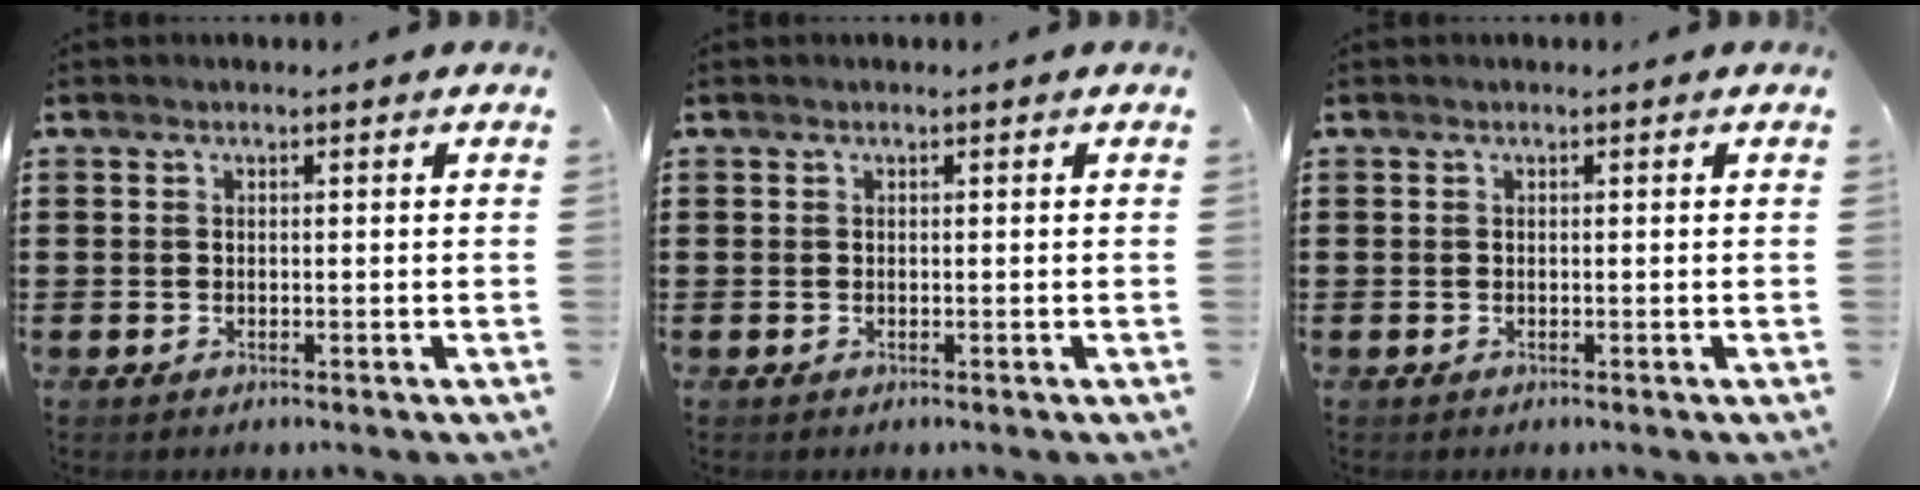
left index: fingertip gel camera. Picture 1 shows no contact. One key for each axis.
{"total": 0.0}
{"total": 0.0}